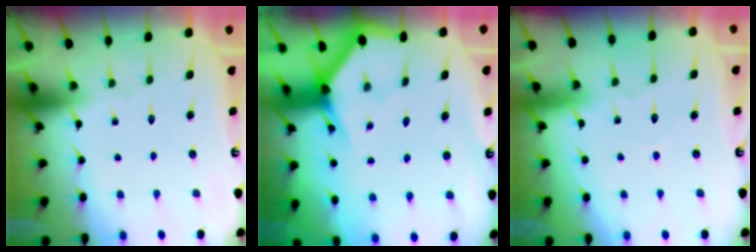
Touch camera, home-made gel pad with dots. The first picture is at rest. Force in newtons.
{"total": 3.0, "press": 3.0, "slide": 0.1}
{"total": 4.3, "press": 4.3, "slide": 0.3}